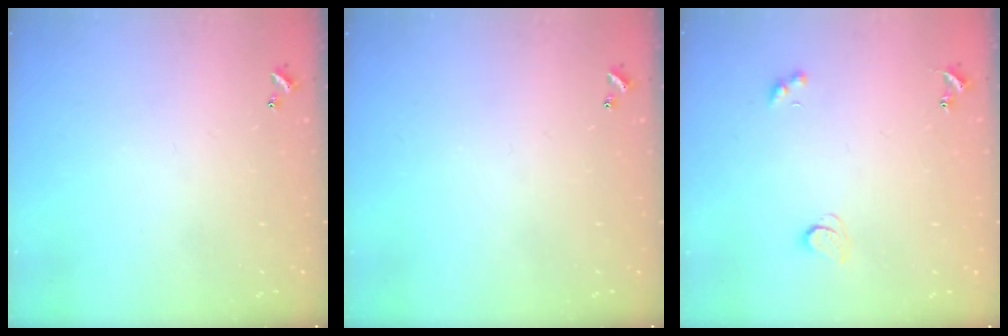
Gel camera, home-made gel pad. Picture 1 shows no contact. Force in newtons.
{"total": 0.0}
{"total": 1.8, "press": 1.7, "slide": 0.4}